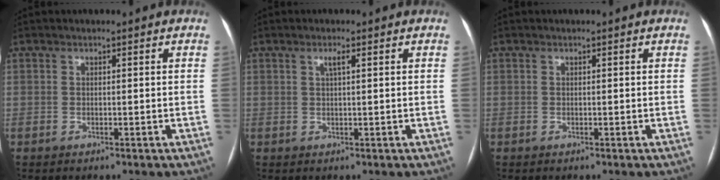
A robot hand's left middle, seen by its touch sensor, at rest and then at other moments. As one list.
[{"total": 1.4, "force": [0.6, 0.0, 1.2], "torque": [-0.024, 0.003, 0.011]}, {"total": 0.0}]